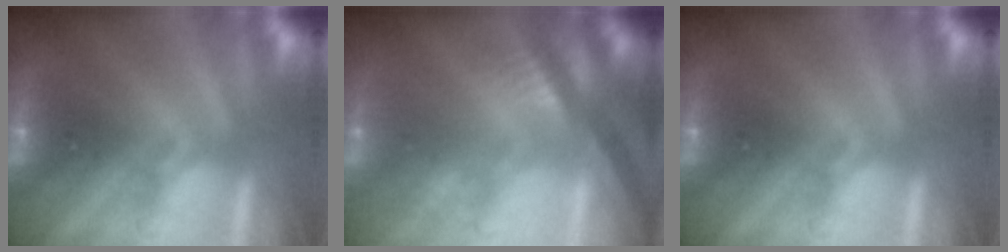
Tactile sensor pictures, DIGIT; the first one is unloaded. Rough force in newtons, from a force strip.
{"total": 2.7}
{"total": 0.0}